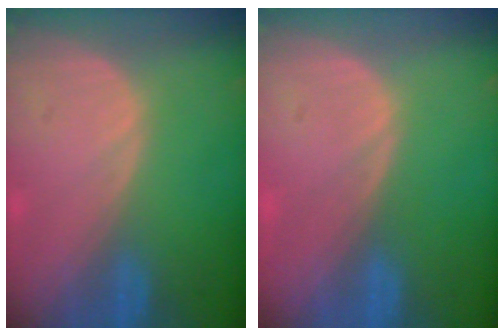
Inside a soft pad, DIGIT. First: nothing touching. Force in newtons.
{"total": 0.0}